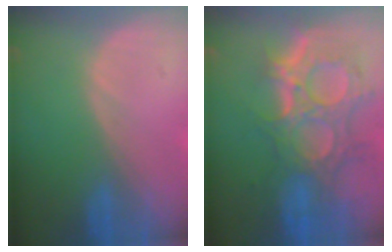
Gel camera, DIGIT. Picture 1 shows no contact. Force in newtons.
{"total": 12.1, "press": 10.8, "slide": 5.4}